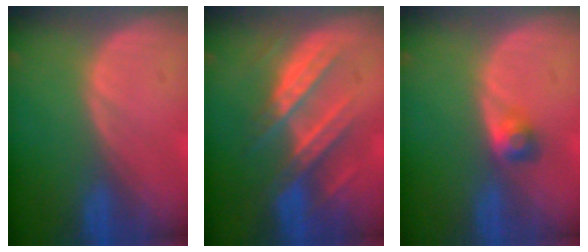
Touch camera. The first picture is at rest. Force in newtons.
{"total": 8.9, "press": 7.9, "slide": 4.1}
{"total": 2.4, "press": 2.3, "slide": 0.7}